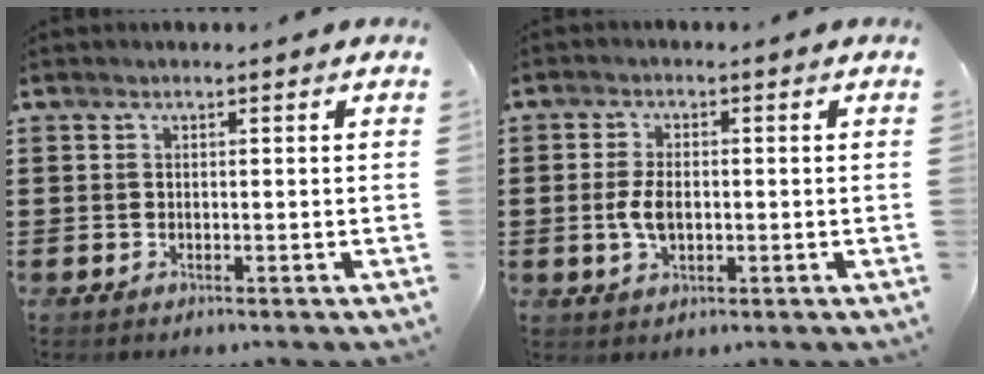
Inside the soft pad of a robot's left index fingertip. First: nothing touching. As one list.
[{"total": 4.4, "force": [-0.3, 2.2, 3.7], "torque": [-0.084, 0.000, -0.010]}]